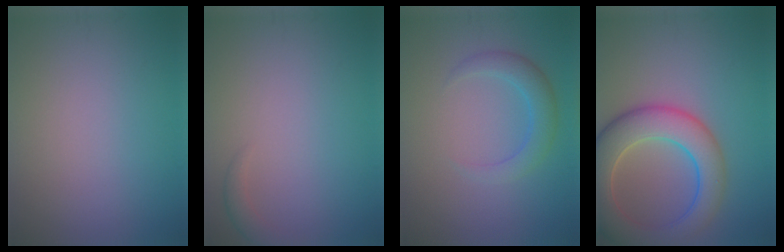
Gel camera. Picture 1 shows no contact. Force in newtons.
{"total": 1.1, "press": 1.1, "slide": 0.1}
{"total": 2.8, "press": 2.8, "slide": 0.2}
{"total": 8.7, "press": 8.7, "slide": 0.5}